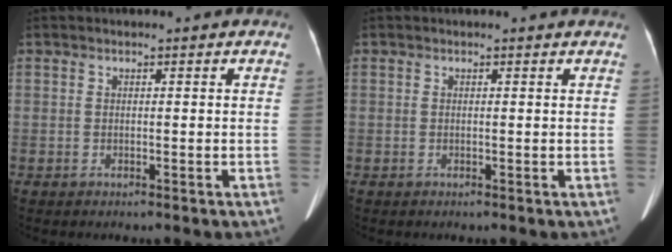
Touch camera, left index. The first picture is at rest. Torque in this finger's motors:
{"motor_torque": [0.08, -0.17, 0.00, -0.01]}